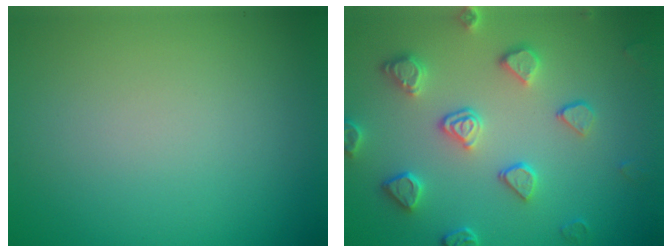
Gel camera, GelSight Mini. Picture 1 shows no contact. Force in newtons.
{"total": 4.0, "press": 3.9, "slide": 0.9}